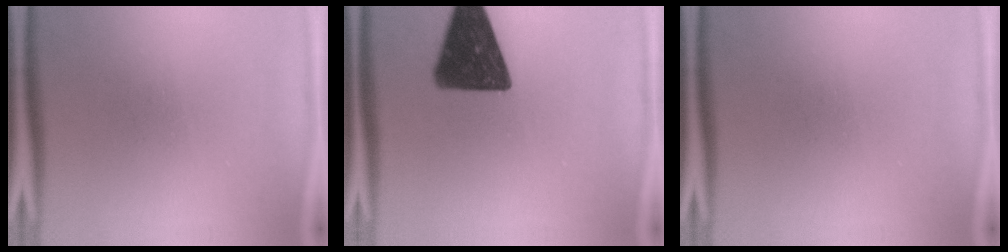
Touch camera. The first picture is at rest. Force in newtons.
{"total": 16.3}
{"total": 0.0}